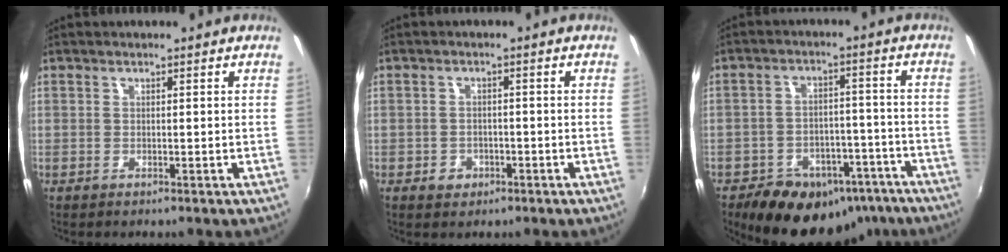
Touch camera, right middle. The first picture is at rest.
{"total": 2.8, "force": [-1.4, 2.4, 0.7], "torque": [-0.017, 0.003, -0.018]}
{"total": 18.4, "force": [-13.5, 10.2, 7.4], "torque": [-0.145, 0.032, -0.160]}